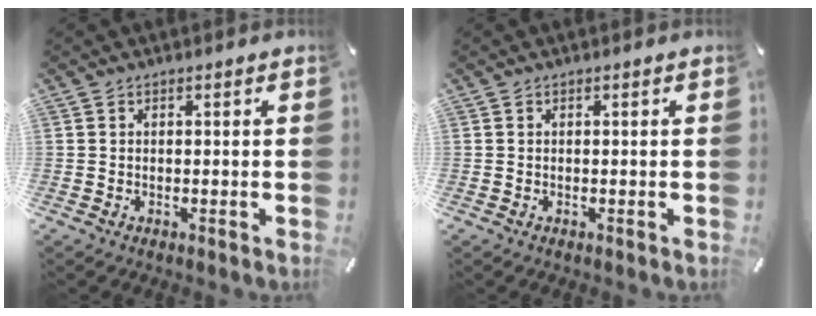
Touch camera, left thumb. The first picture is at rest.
{"total": 0.0}